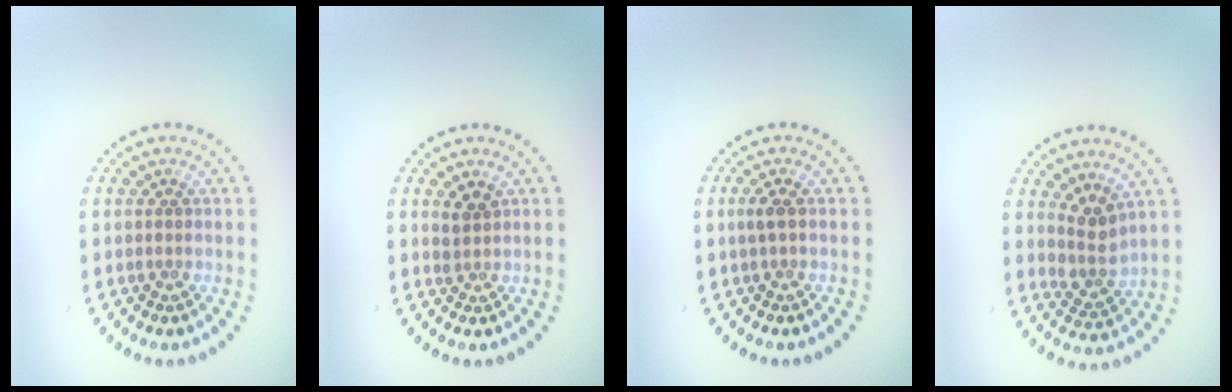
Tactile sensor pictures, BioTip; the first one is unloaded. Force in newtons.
{"total": 1.5, "press": 1.2, "slide": 0.9}
{"total": 1.0, "press": 1.0, "slide": 0.3}
{"total": 2.7, "press": 2.2, "slide": 1.6}